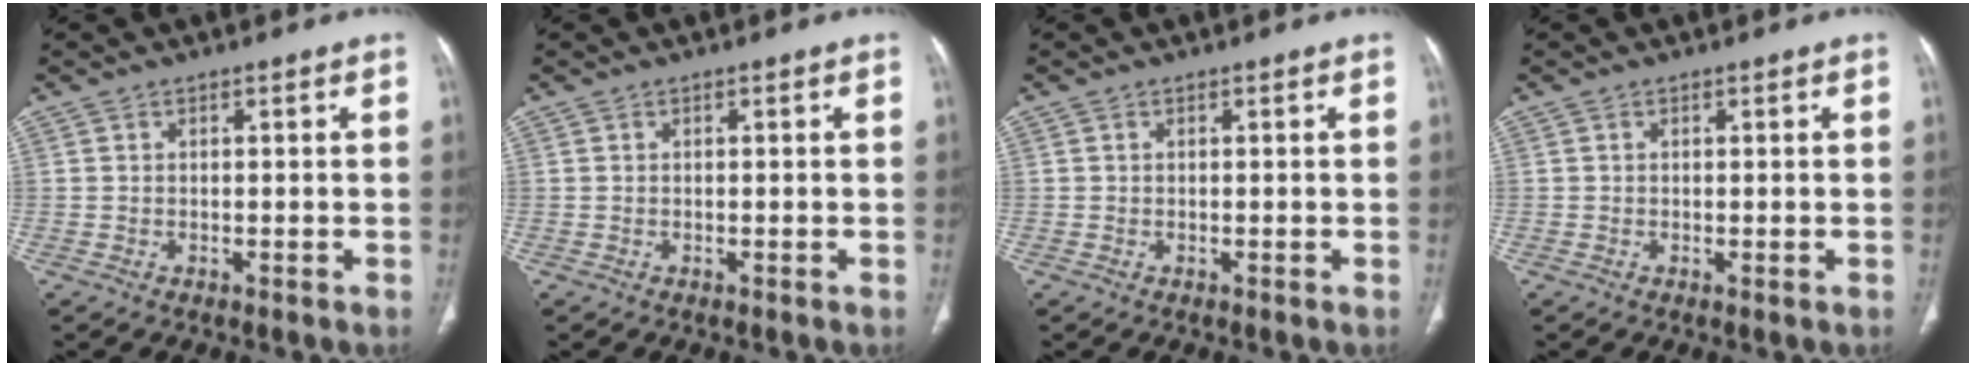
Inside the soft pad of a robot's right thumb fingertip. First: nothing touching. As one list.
[{"total": 0.0}, {"total": 0.0}, {"total": 0.0}]